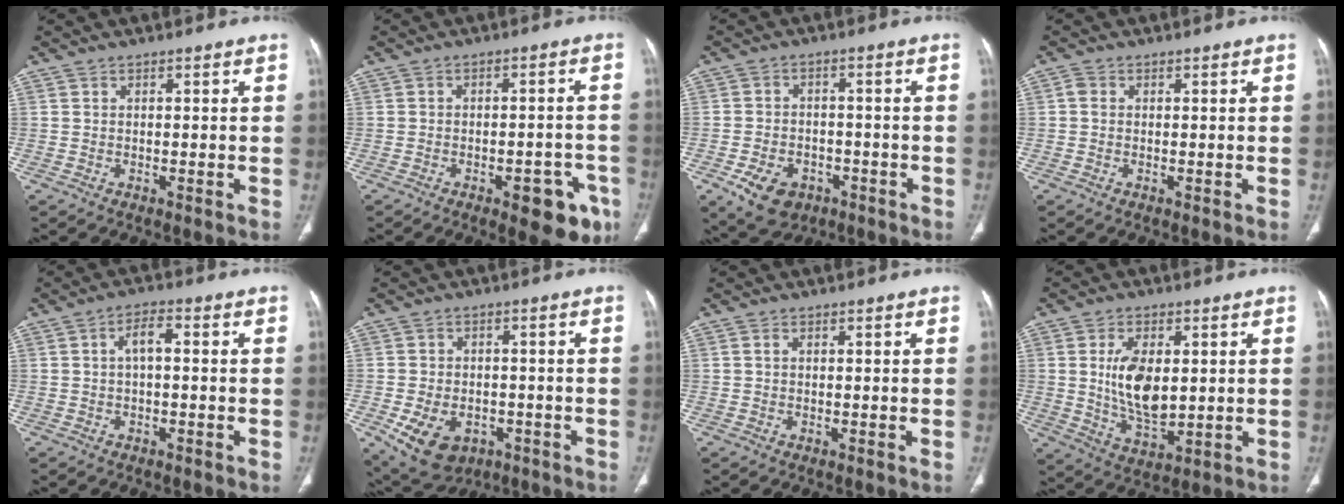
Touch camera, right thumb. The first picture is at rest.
{"total": 10.0, "force": [-4.9, 4.5, 7.5], "torque": [-0.060, 0.023, -0.055]}
{"total": 9.4, "force": [-4.6, 6.7, 4.7], "torque": [-0.074, 0.027, -0.064]}
{"total": 1.0, "force": [0.0, 0.8, 0.6], "torque": [-0.010, 0.001, -0.002]}
{"total": 3.8, "force": [0.3, 1.6, 3.4], "torque": [-0.061, 0.013, 0.003]}
{"total": 12.3, "force": [-4.9, 8.8, 7.1], "torque": [-0.121, 0.015, -0.060]}
{"total": 0.6, "force": [0.2, 0.4, 0.4], "torque": [-0.010, 0.004, 0.003]}
{"total": 11.0, "force": [1.5, 5.8, 9.1], "torque": [-0.155, -0.018, 0.039]}